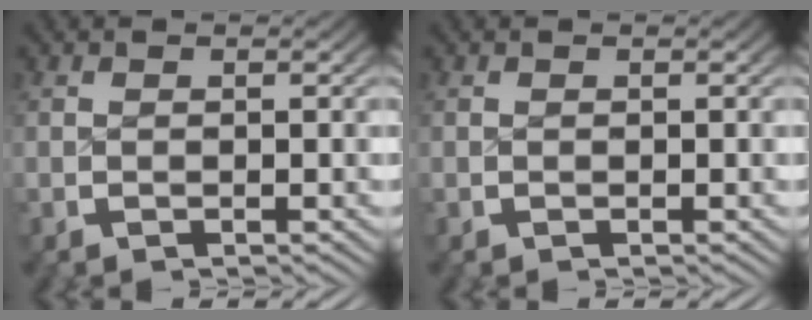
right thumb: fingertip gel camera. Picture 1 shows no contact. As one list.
[{"total": 0.0}]